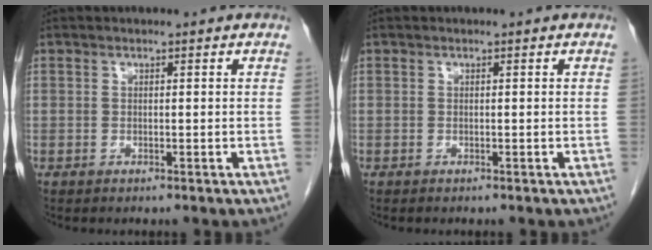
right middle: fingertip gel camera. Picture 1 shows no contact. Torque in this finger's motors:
{"motor_torque": [0.23, -0.03, 0.03, 0.01]}